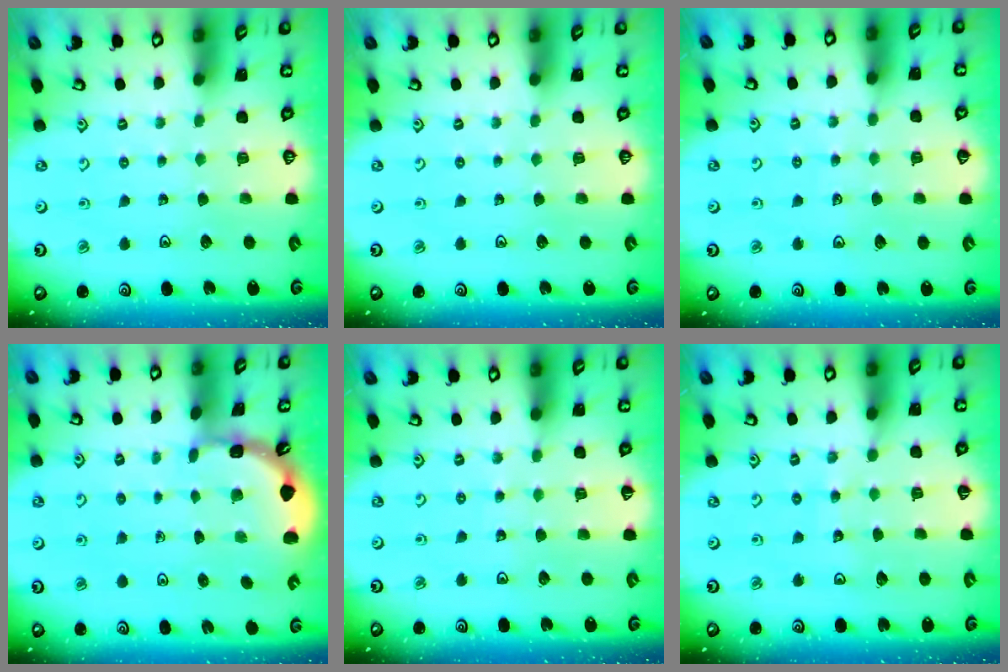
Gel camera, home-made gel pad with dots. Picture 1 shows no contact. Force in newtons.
{"total": 0.0}
{"total": 3.4, "press": 3.4, "slide": 0.7}
{"total": 1.7, "press": 1.7, "slide": 0.0}
{"total": 3.8, "press": 3.7, "slide": 0.4}
{"total": 7.8, "press": 7.8, "slide": 0.9}